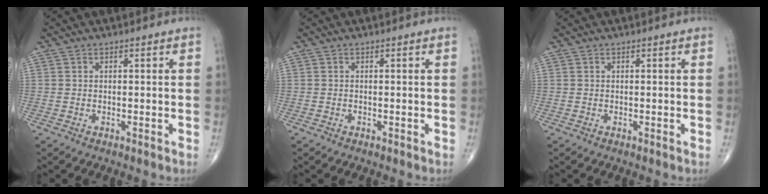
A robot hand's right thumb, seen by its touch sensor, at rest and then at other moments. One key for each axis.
{"total": 0.0}
{"total": 0.0}